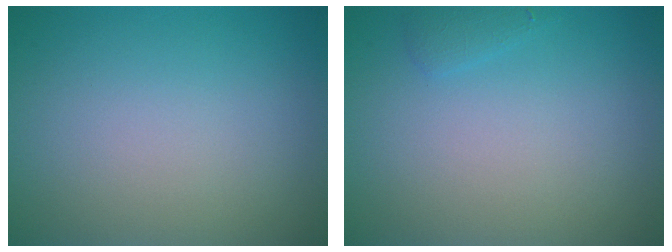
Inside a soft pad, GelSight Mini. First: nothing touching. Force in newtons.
{"total": 0.8, "press": 0.8, "slide": 0.1}